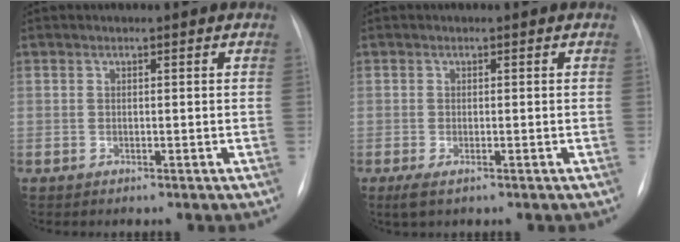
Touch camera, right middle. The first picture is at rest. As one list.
[{"total": 2.1, "force": [-0.9, 0.6, 1.7], "torque": [-0.036, -0.005, -0.014]}]